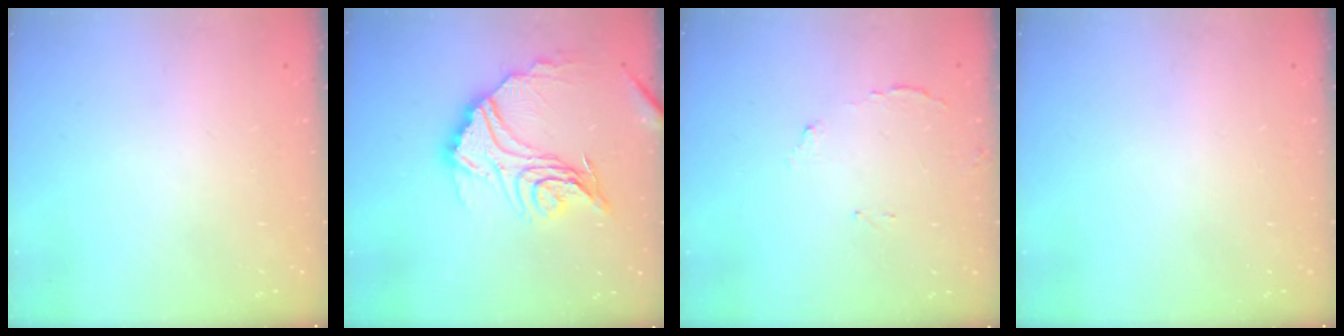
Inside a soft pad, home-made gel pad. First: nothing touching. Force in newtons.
{"total": 19.9, "press": 19.8, "slide": 1.6}
{"total": 8.5, "press": 8.5, "slide": 0.5}
{"total": 0.0}